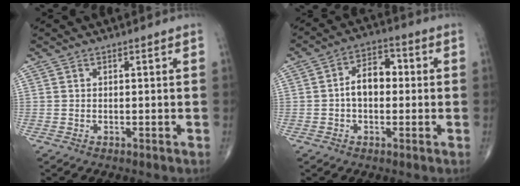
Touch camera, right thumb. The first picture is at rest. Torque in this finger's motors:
{"motor_torque": [1.50, 1.54, 1.13, 0.18, 0.09]}